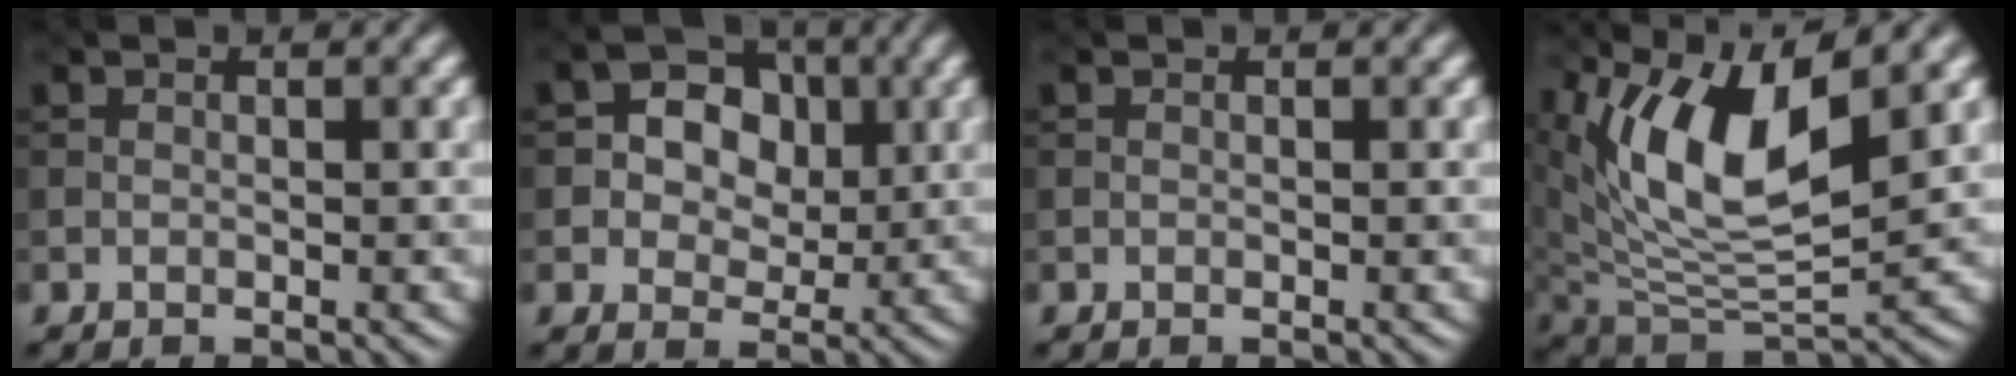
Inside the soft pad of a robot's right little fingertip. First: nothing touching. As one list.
[{"total": 6.2, "force": [1.3, 5.0, 3.4], "torque": [-0.048, 0.016, 0.006]}, {"total": 0.0}, {"total": 9.5, "force": [4.0, 3.8, 7.8], "torque": [-0.145, -0.011, 0.074]}]